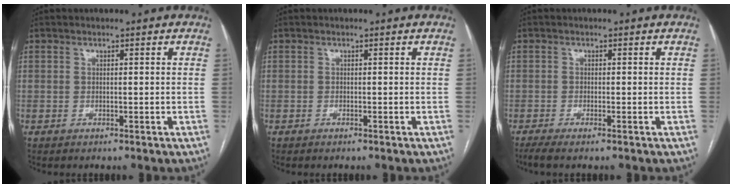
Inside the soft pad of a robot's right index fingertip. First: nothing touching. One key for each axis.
{"total": 0.0}
{"total": 2.4, "fx": -1.6, "fy": 0.1, "fz": 1.7, "tx": -0.030, "ty": -0.004, "tz": -0.033}